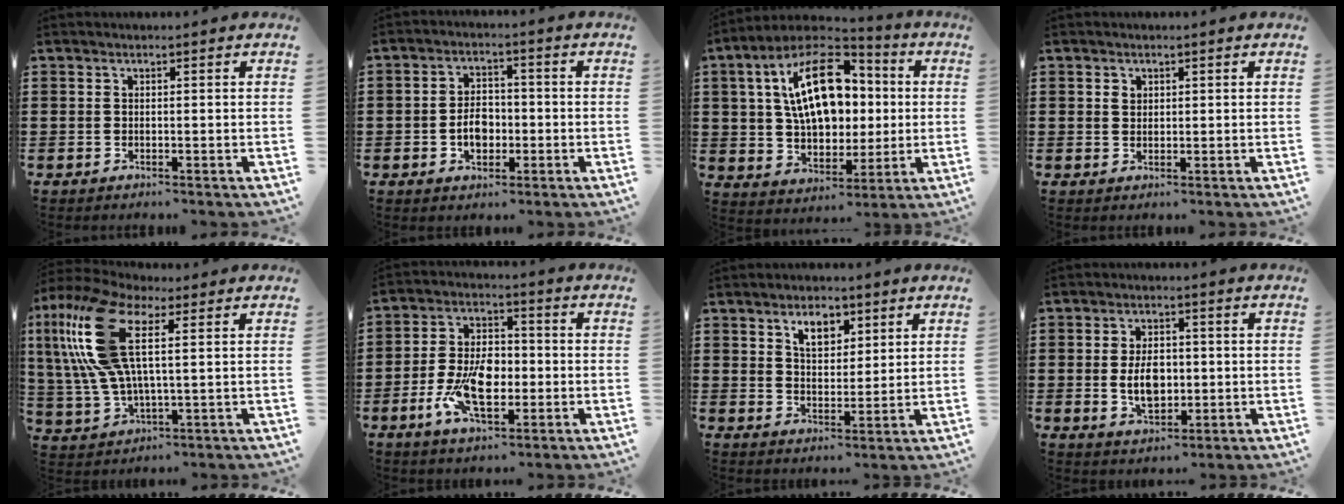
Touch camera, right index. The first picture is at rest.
{"total": 4.6, "force": [-1.1, 3.0, 3.3], "torque": [-0.058, 0.002, -0.021]}
{"total": 17.3, "force": [3.2, 10.2, 13.6], "torque": [-0.257, 0.017, 0.053]}
{"total": 1.0, "force": [0.4, 0.9, 0.3], "torque": [-0.008, 0.003, 0.009]}
{"total": 15.4, "force": [5.1, 6.2, 13.1], "torque": [-0.322, -0.004, 0.081]}
{"total": 9.7, "force": [-2.5, 5.4, 7.6], "torque": [-0.154, 0.002, -0.048]}
{"total": 5.0, "force": [2.9, 2.9, 2.8], "torque": [-0.053, 0.008, 0.049]}
{"total": 5.8, "force": [-0.2, 3.5, 4.7], "torque": [-0.083, -0.002, -0.008]}